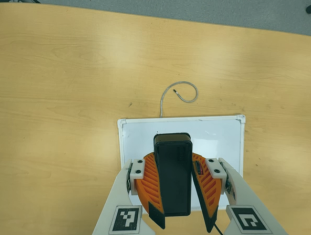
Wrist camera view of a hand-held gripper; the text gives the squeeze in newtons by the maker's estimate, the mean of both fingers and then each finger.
{"total": 11.3, "left": 10.4, "right": 12.1}